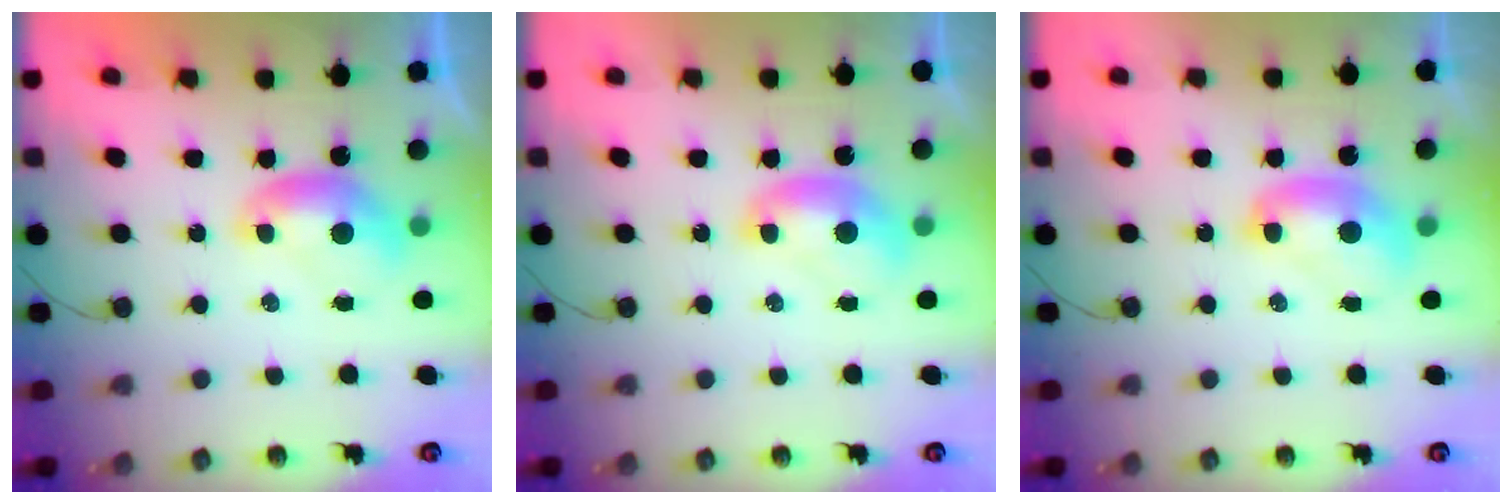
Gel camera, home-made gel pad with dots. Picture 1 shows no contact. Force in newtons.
{"total": 1.1, "press": 1.1, "slide": 0.0}
{"total": 2.3, "press": 2.3, "slide": 0.2}